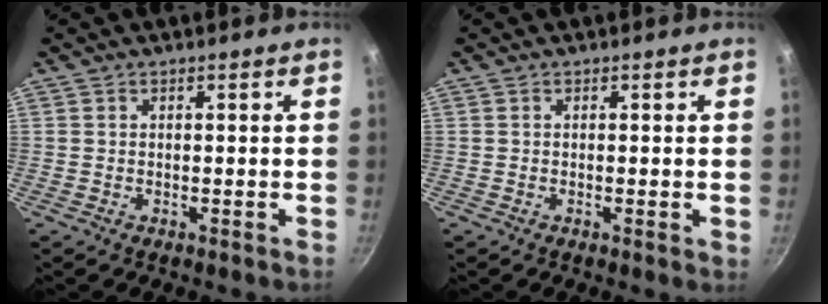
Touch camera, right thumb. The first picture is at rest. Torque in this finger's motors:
{"motor_torque": [-0.65, -0.07, -0.08, -0.14, -0.05]}